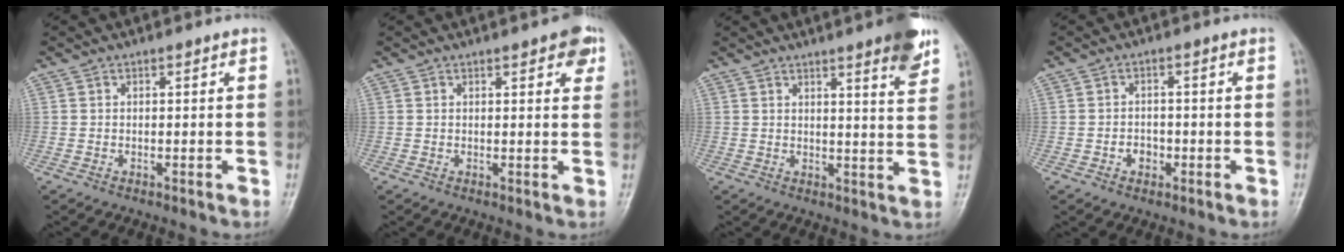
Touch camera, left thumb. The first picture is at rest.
{"total": 4.4, "force": [2.3, 1.8, 3.3], "torque": [-0.026, -0.006, 0.021]}
{"total": 8.0, "force": [5.3, 1.0, 5.9], "torque": [-0.063, -0.028, 0.064]}
{"total": 2.8, "force": [-1.1, 2.3, 1.3], "torque": [-0.005, 0.010, -0.019]}